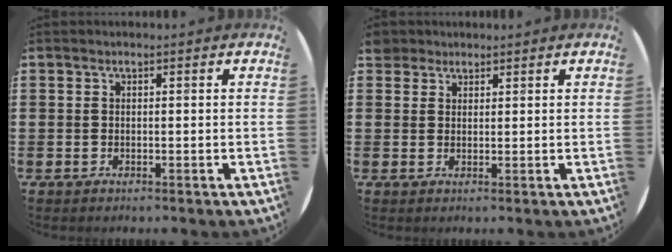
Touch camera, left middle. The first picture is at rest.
{"total": 2.2, "force": [1.9, 1.0, 0.0], "torque": [0.003, 0.002, 0.037]}